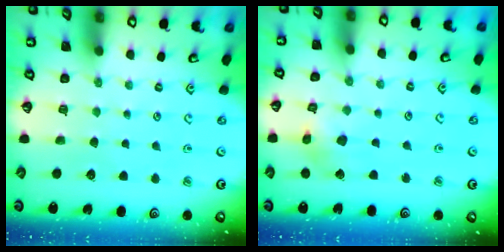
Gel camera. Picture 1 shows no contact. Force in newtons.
{"total": 6.4, "press": 6.4, "slide": 0.7}